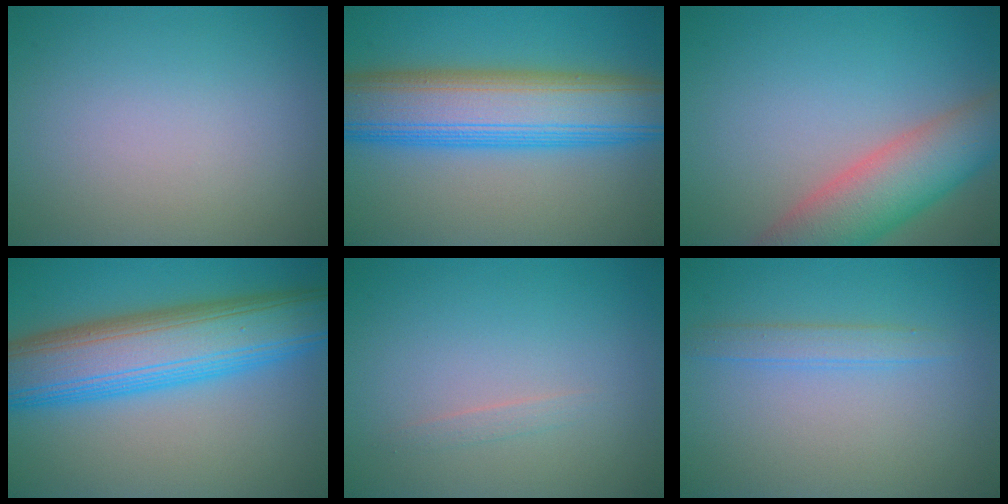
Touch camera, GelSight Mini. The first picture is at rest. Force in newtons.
{"total": 11.3, "press": 11.3, "slide": 0.4}
{"total": 7.6, "press": 7.6, "slide": 0.5}
{"total": 11.2, "press": 11.2, "slide": 0.4}
{"total": 0.7, "press": 0.7, "slide": 0.1}
{"total": 1.7, "press": 1.7, "slide": 0.1}